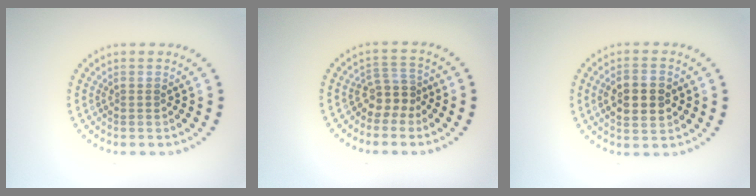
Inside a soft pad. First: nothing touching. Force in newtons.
{"total": 2.7, "press": 2.0, "slide": 1.8}
{"total": 5.1, "press": 5.1, "slide": 0.2}